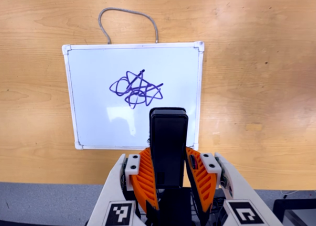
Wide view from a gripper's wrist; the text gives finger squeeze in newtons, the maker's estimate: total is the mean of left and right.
{"total": 5.2, "left": 3.6, "right": 6.8}